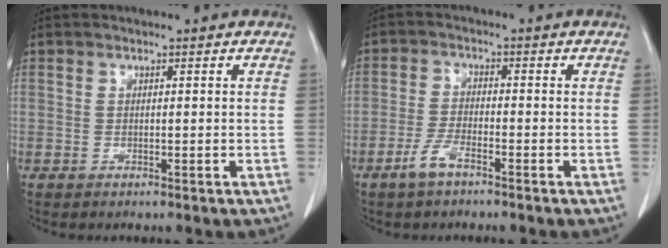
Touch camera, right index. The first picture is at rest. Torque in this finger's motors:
{"motor_torque": [0.60, -0.27, 0.11, 0.06]}